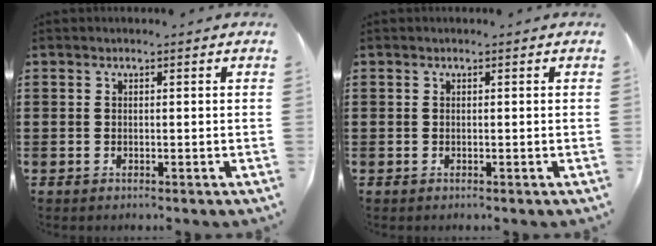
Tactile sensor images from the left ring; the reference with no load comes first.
{"total": 0.0}